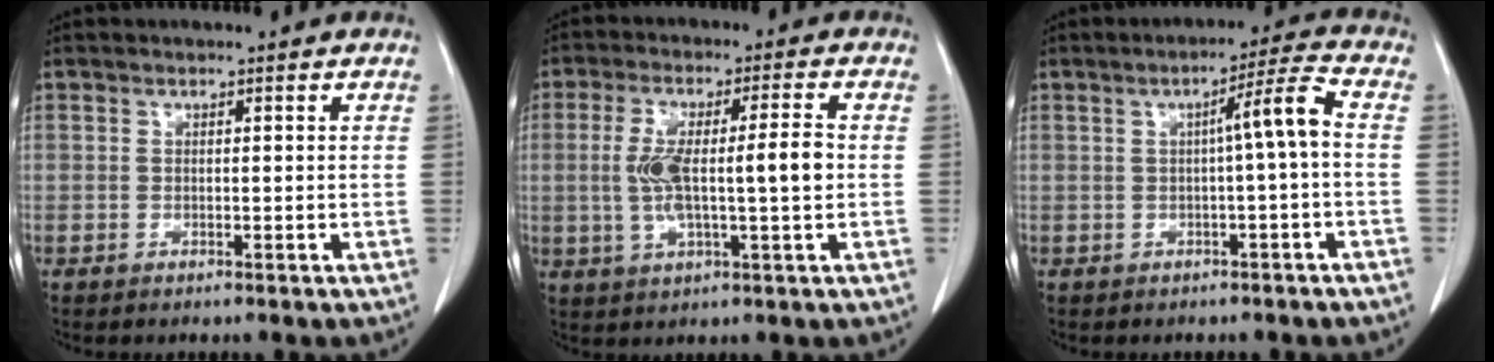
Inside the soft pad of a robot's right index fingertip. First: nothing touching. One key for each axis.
{"total": 10.1, "fx": -0.1, "fy": 1.5, "fz": 10.0, "tx": -0.192, "ty": 0.015, "tz": 0.000}
{"total": 5.2, "fx": -0.1, "fy": -0.7, "fz": 5.2, "tx": -0.078, "ty": 0.014, "tz": -0.002}